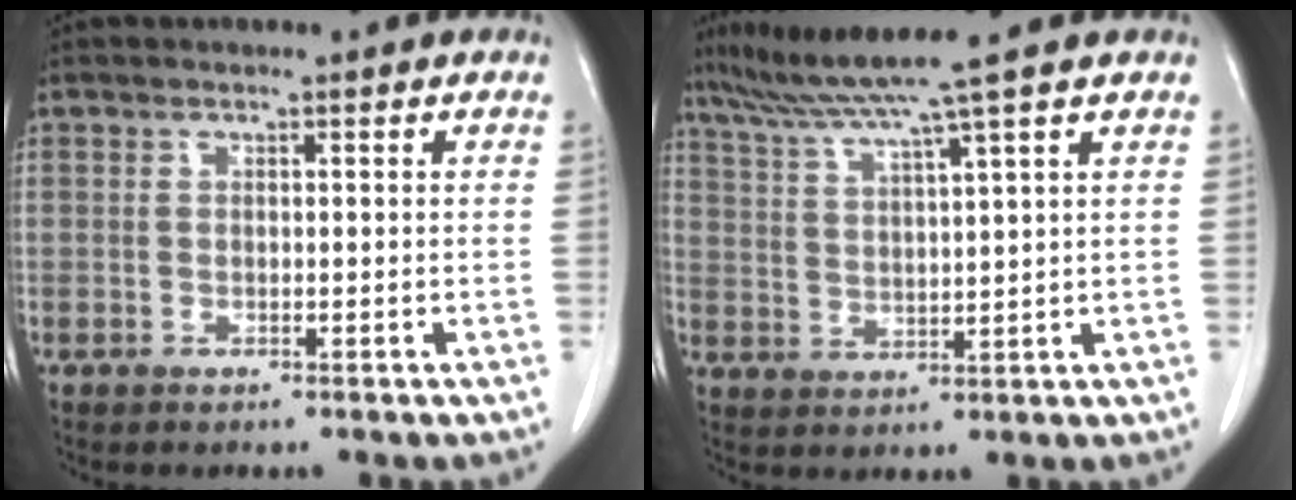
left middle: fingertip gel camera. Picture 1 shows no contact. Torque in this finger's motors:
{"motor_torque": [1.10, -1.03, 0.25, 0.06]}